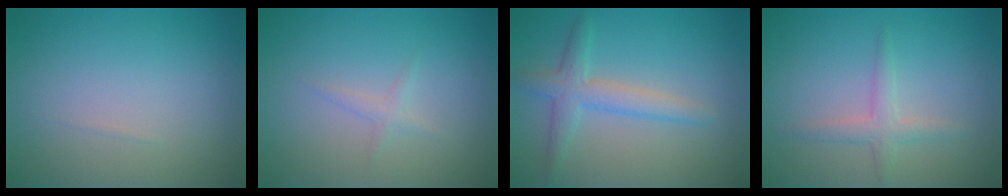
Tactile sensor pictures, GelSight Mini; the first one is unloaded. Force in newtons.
{"total": 0.5, "press": 0.5, "slide": 0.0}
{"total": 3.1, "press": 3.1, "slide": 0.1}
{"total": 1.9, "press": 1.9, "slide": 0.1}